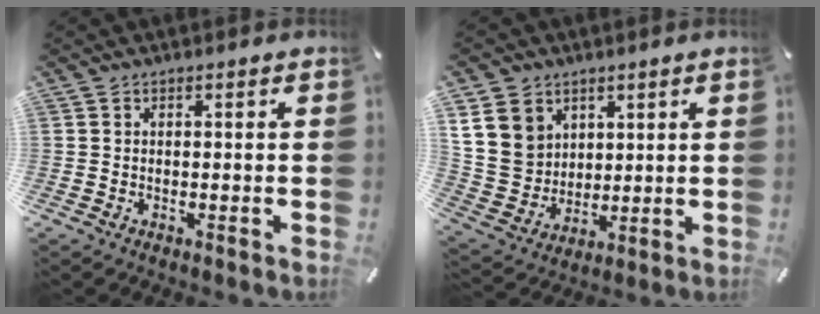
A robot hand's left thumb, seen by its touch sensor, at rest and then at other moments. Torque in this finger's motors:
{"motor_torque": [0.90, -0.14, 0.69, -0.48, 0.14]}